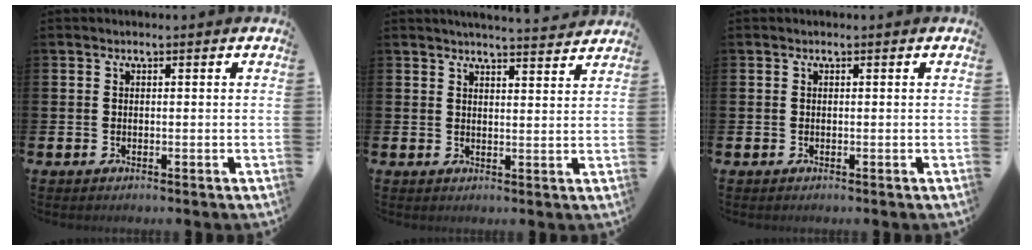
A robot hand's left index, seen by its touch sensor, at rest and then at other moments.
{"total": 3.6, "force": [3.6, -0.3, 0.3], "torque": [-0.005, -0.026, 0.062]}
{"total": 0.0}